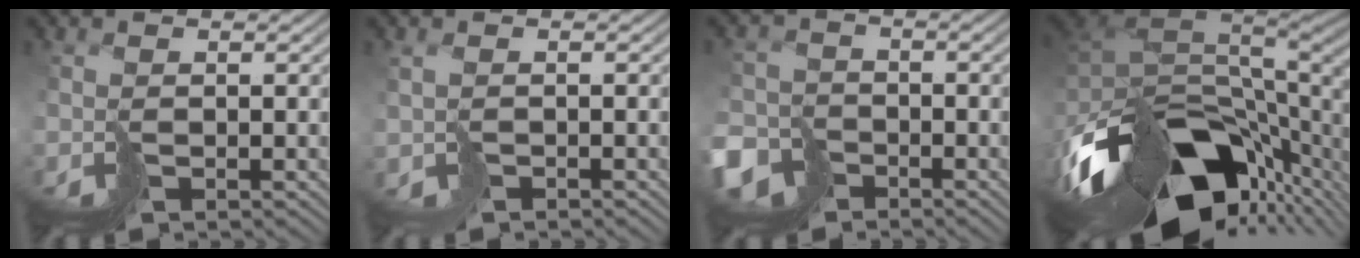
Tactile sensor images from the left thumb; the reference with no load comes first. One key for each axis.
{"total": 1.8, "fx": -0.4, "fy": 1.3, "fz": 1.1, "tx": -0.035, "ty": -0.008, "tz": -0.008}
{"total": 8.5, "fx": -5.1, "fy": 5.7, "fz": 3.7, "tx": -0.085, "ty": -0.024, "tz": -0.108}
{"total": 17.6, "fx": -7.2, "fy": 8.8, "fz": 13.5, "tx": -0.316, "ty": -0.039, "tz": -0.109}